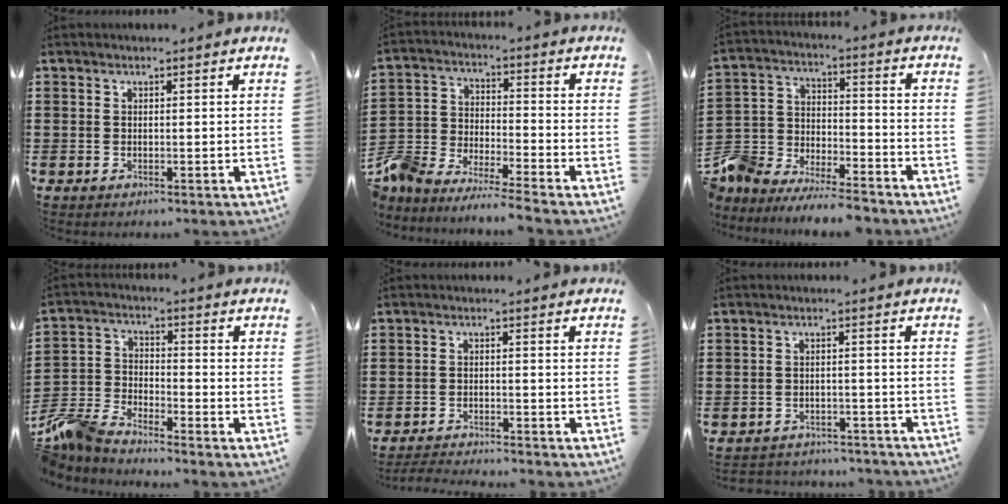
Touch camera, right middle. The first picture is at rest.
{"total": 6.3, "force": [-6.2, 0.5, 0.4], "torque": [-0.028, -0.003, -0.133]}
{"total": 8.1, "force": [-7.7, 2.5, 0.6], "torque": [-0.026, 0.019, -0.158]}
{"total": 6.7, "force": [-6.3, 1.3, 1.9], "torque": [-0.060, 0.000, -0.130]}
{"total": 2.7, "force": [-2.7, -0.1, 0.3], "torque": [-0.009, -0.003, -0.056]}
{"total": 2.7, "force": [-2.7, 0.3, 0.0], "torque": [-0.008, -0.001, -0.058]}